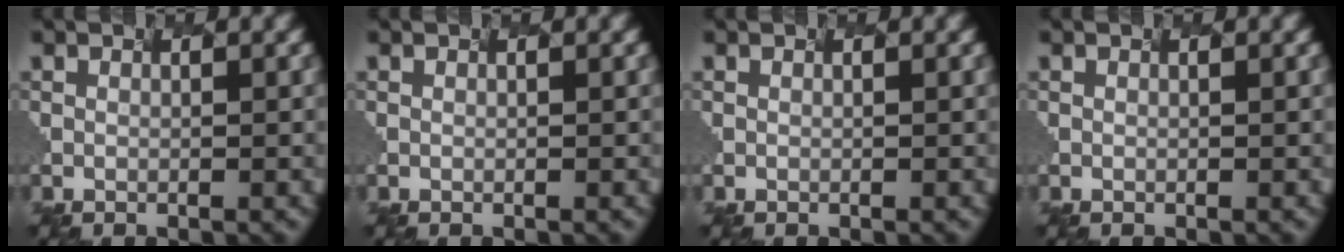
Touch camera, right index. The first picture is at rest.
{"total": 0.0}
{"total": 0.0}
{"total": 0.0}